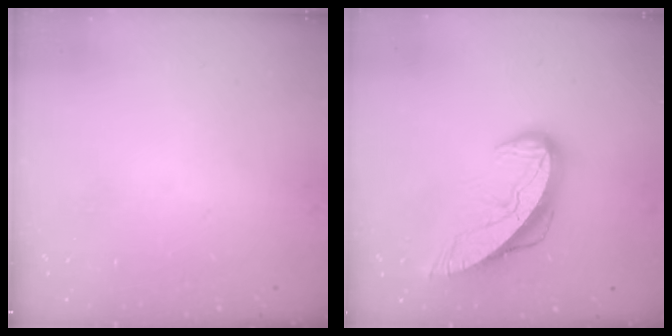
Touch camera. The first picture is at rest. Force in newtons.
{"total": 10.4, "press": 10.4, "slide": 1.0}